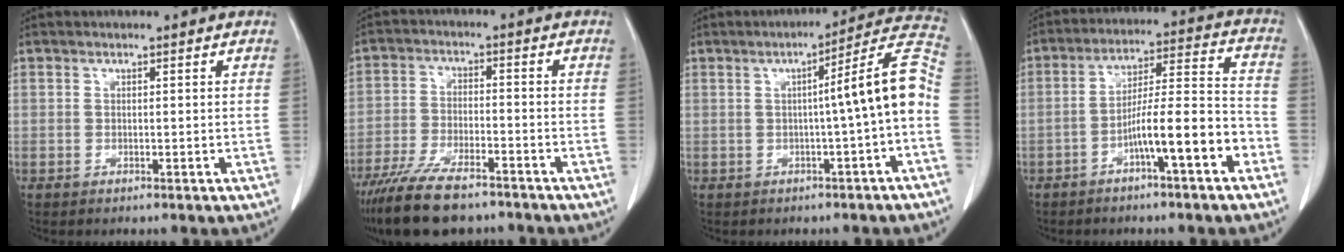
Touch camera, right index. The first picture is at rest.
{"total": 12.6, "force": [-9.9, 3.4, 7.0], "torque": [-0.126, -0.025, -0.165]}
{"total": 10.0, "force": [-1.1, -1.1, 9.9], "torque": [-0.126, 0.024, -0.020]}
{"total": 10.9, "force": [-5.0, 0.7, 9.6], "torque": [-0.156, 0.025, -0.080]}